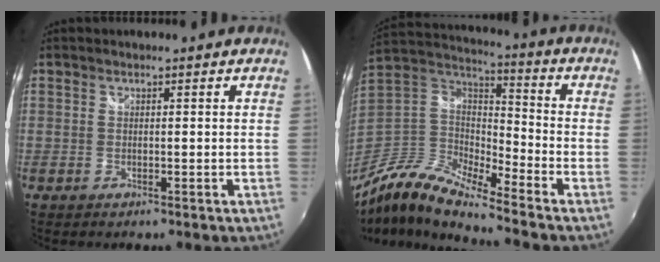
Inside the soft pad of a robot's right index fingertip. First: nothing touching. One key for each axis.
{"total": 14.9, "fx": -11.3, "fy": 3.3, "fz": 9.1, "tx": -0.184, "ty": -0.012, "tz": -0.240}